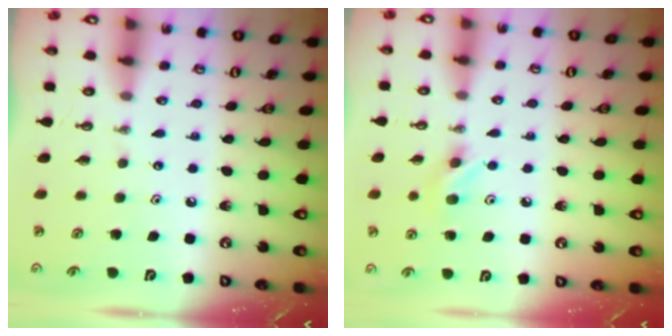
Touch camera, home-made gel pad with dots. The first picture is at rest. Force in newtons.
{"total": 7.6, "press": 7.2, "slide": 2.4}